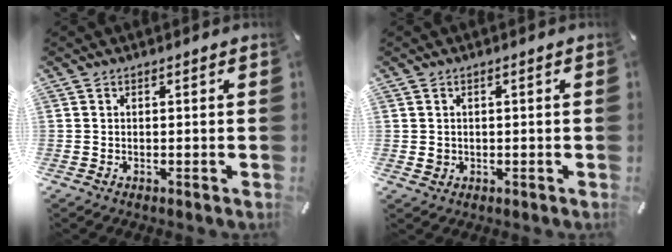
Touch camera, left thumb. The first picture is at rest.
{"total": 1.4, "force": [-0.1, 1.4, 0.2], "torque": [-0.005, 0.005, -0.003]}